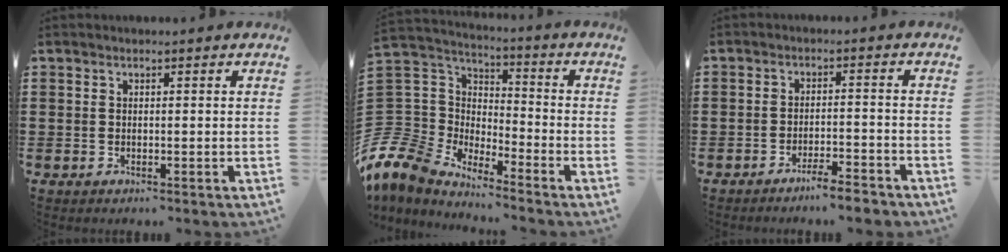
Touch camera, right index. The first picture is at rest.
{"total": 8.4, "force": [-7.0, 4.6, 0.7], "torque": [-0.087, -0.018, -0.152]}
{"total": 3.7, "force": [-3.4, -0.1, 1.5], "torque": [-0.025, -0.001, -0.066]}